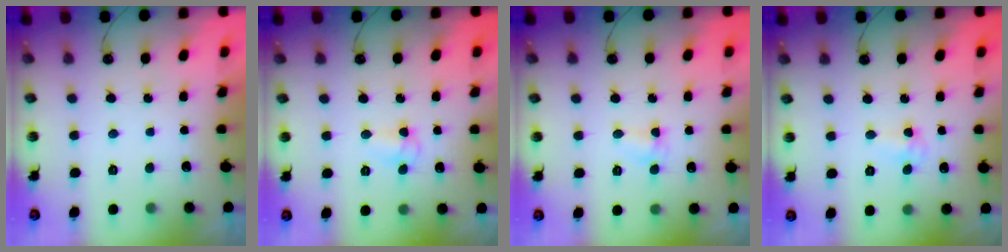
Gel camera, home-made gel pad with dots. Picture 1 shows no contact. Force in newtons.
{"total": 5.4, "press": 5.3, "slide": 0.8}
{"total": 5.3, "press": 5.2, "slide": 0.5}
{"total": 3.4, "press": 3.4, "slide": 0.5}